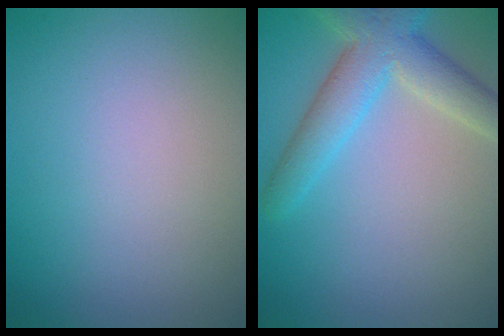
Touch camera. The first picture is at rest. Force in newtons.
{"total": 5.4, "press": 5.3, "slide": 0.7}